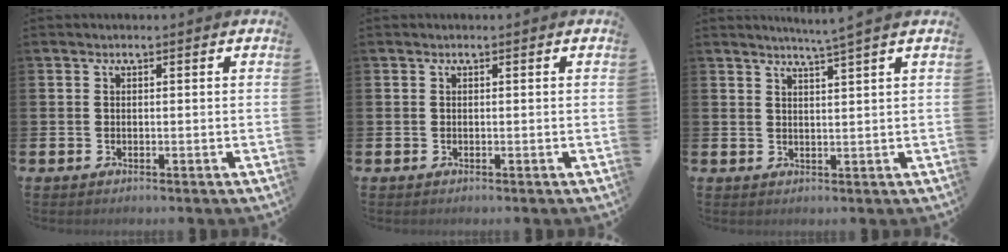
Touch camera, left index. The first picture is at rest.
{"total": 0.0}
{"total": 2.8, "force": [2.4, -1.2, 0.7], "torque": [-0.022, -0.009, 0.045]}